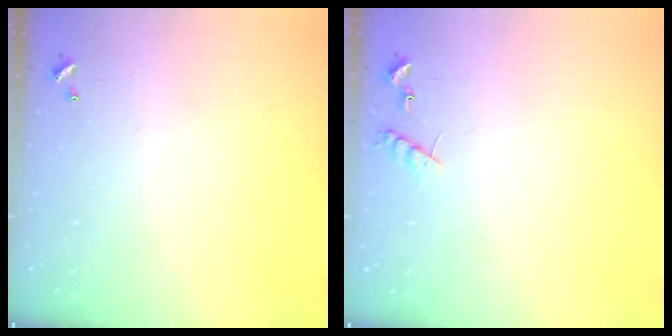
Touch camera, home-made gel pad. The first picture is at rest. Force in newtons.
{"total": 6.7, "press": 6.7, "slide": 0.4}